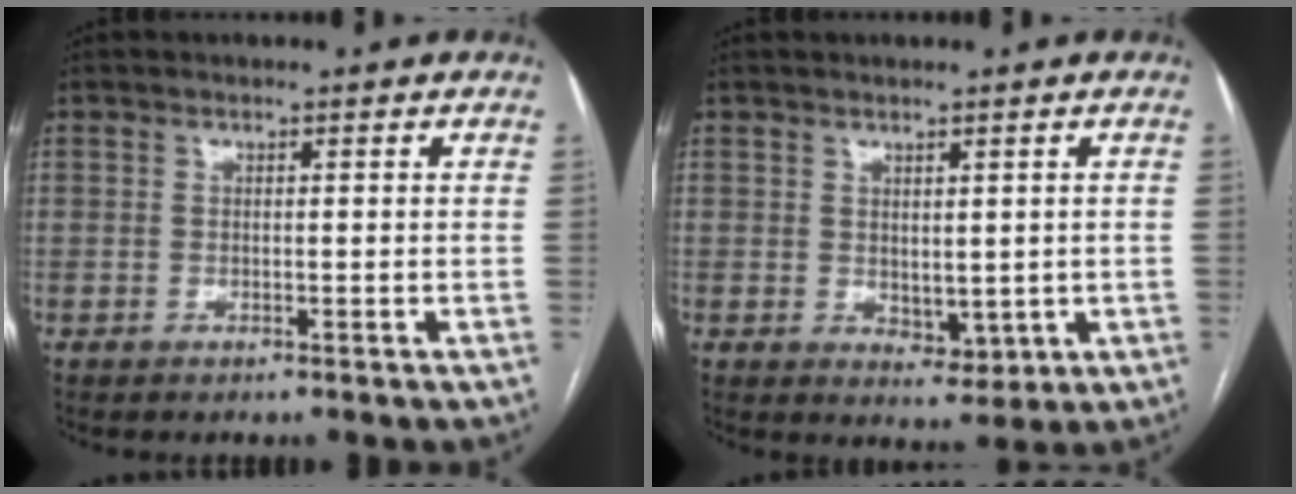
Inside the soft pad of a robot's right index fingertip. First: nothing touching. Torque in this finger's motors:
{"motor_torque": [0.33, 0.39, -0.03, 0.00]}